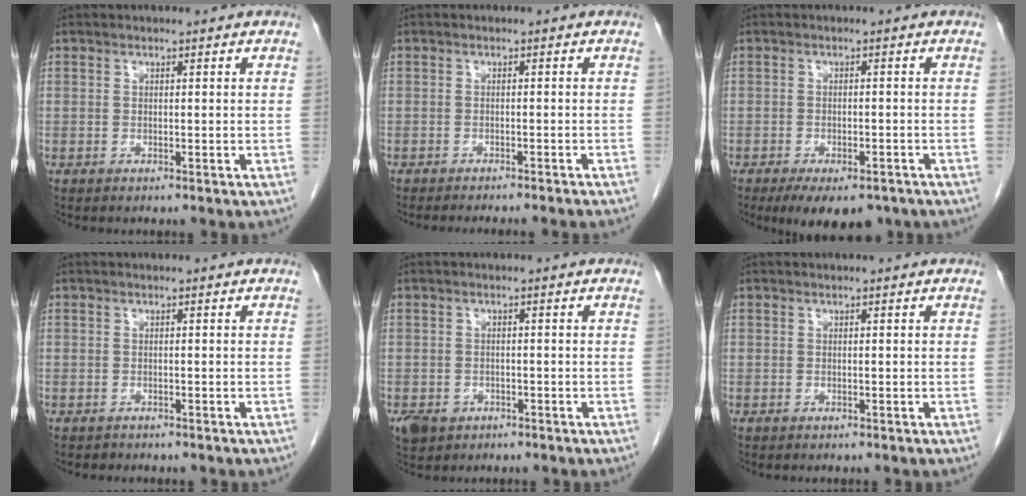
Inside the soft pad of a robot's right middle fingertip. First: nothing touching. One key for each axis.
{"total": 8.8, "fx": -7.9, "fy": -0.3, "fz": 3.8, "tx": -0.027, "ty": -0.018, "tz": -0.096}
{"total": 8.5, "fx": -6.2, "fy": 3.4, "fz": 4.8, "tx": -0.063, "ty": -0.006, "tz": -0.089}
{"total": 0.7, "fx": -0.6, "fy": 0.3, "fz": 0.0, "tx": -0.011, "ty": 0.000, "tz": -0.011}
{"total": 4.1, "fx": -2.4, "fy": 3.1, "fz": 1.3, "tx": -0.021, "ty": 0.001, "tz": -0.034}
{"total": 0.0}